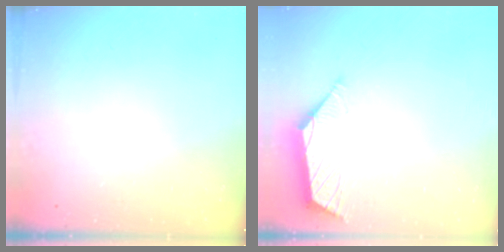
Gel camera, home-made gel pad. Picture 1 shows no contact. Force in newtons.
{"total": 1.4, "press": 1.4, "slide": 0.2}